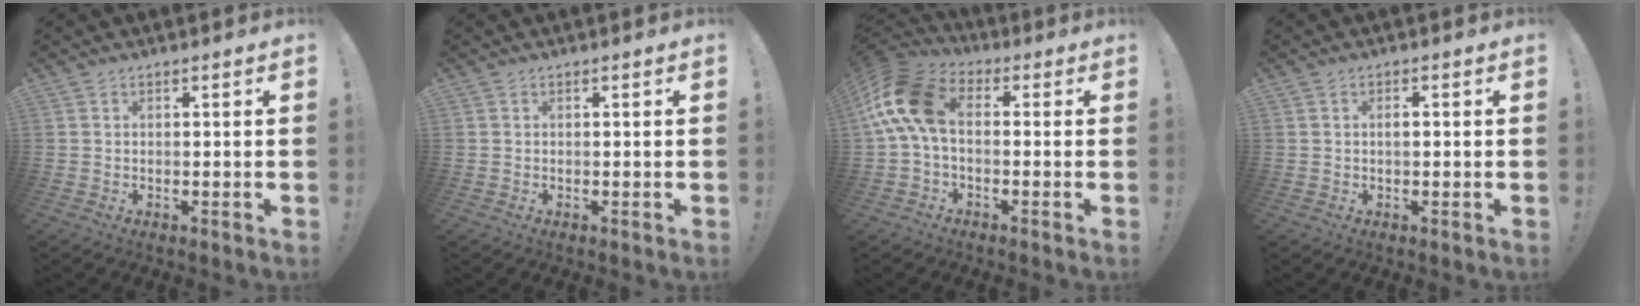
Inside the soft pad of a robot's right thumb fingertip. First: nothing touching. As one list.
[{"total": 0.0}, {"total": 14.0, "force": [1.4, 8.0, 11.4], "torque": [-0.235, 0.020, 0.030]}, {"total": 1.4, "force": [-0.3, 0.4, 1.3], "torque": [-0.024, 0.002, -0.007]}]